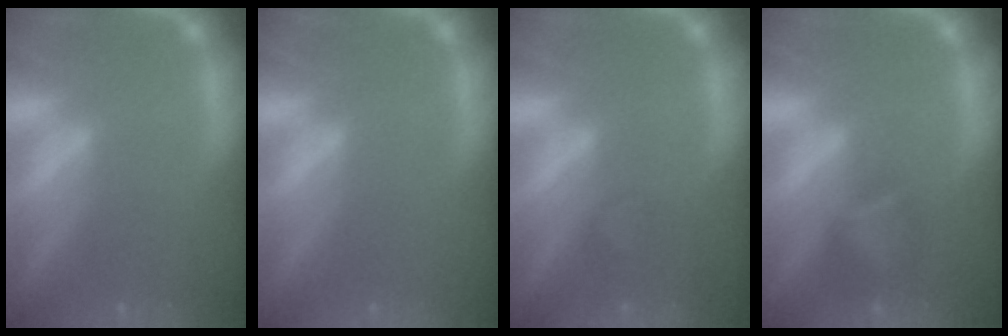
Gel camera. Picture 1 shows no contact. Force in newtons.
{"total": 0.0}
{"total": 1.4}
{"total": 2.9}